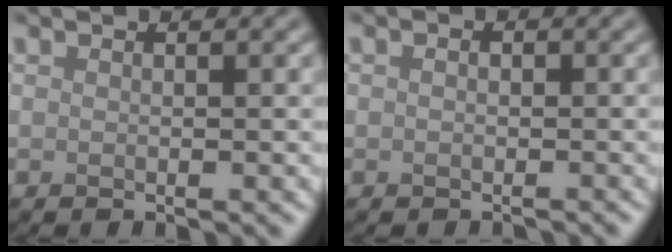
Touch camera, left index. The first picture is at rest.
{"total": 0.8, "force": [-0.2, 0.7, 0.4], "torque": [-0.002, -0.004, -0.005]}